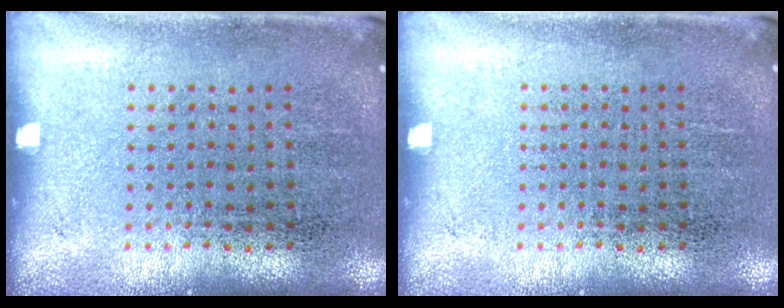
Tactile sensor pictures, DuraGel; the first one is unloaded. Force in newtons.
{"total": 0.0}